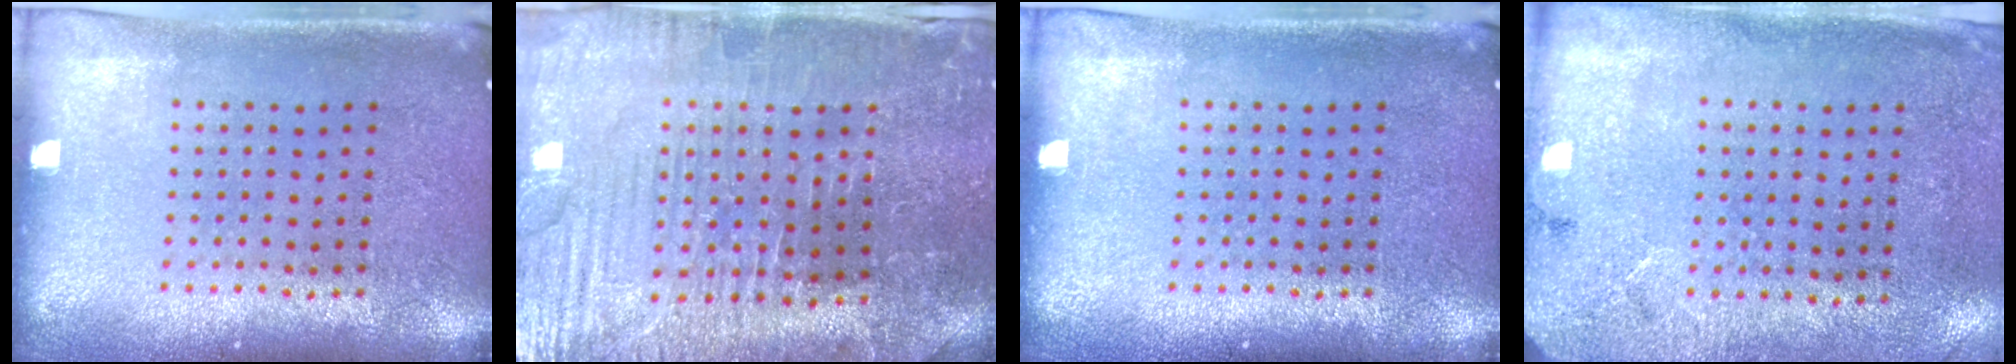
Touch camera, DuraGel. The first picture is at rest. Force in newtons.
{"total": 3.7, "press": 3.7, "slide": 0.5}
{"total": 0.0}
{"total": 2.7, "press": 2.2, "slide": 1.6}